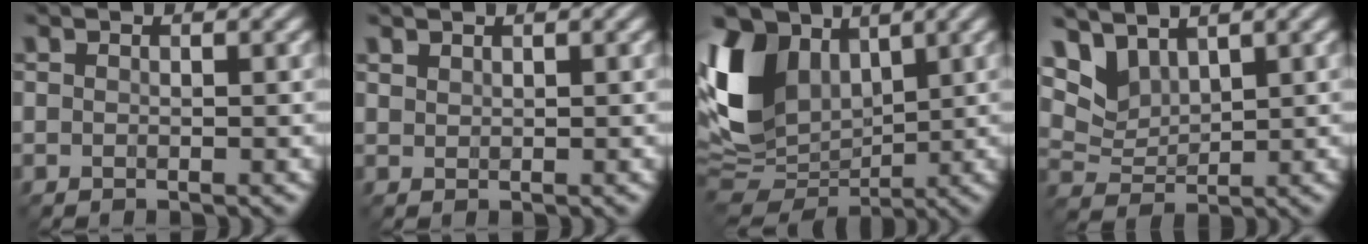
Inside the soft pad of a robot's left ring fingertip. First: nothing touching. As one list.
[{"total": 0.7, "force": [0.7, 0.2, 0.1], "torque": [-0.003, 0.000, 0.018]}, {"total": 11.2, "force": [3.1, 7.8, 7.4], "torque": [-0.180, 0.009, 0.049]}, {"total": 4.2, "force": [3.2, 2.0, 1.8], "torque": [-0.052, -0.004, 0.071]}]